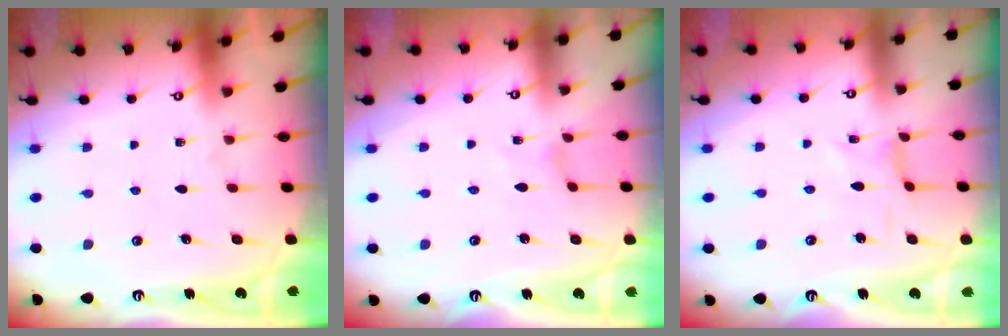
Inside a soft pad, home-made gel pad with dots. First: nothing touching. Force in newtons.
{"total": 0.0}
{"total": 0.9, "press": 0.9, "slide": 0.3}